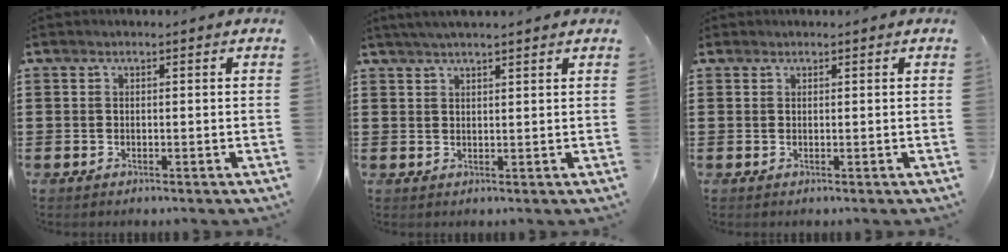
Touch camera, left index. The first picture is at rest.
{"total": 2.2, "force": [1.9, -0.1, 1.0], "torque": [-0.022, 0.003, 0.036]}
{"total": 0.6, "force": [0.5, 0.4, 0.1], "torque": [-0.004, 0.002, 0.010]}